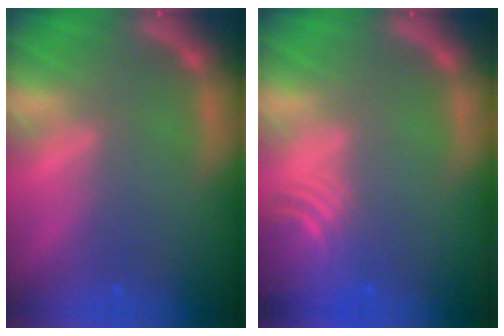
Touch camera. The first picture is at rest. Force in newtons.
{"total": 6.0}